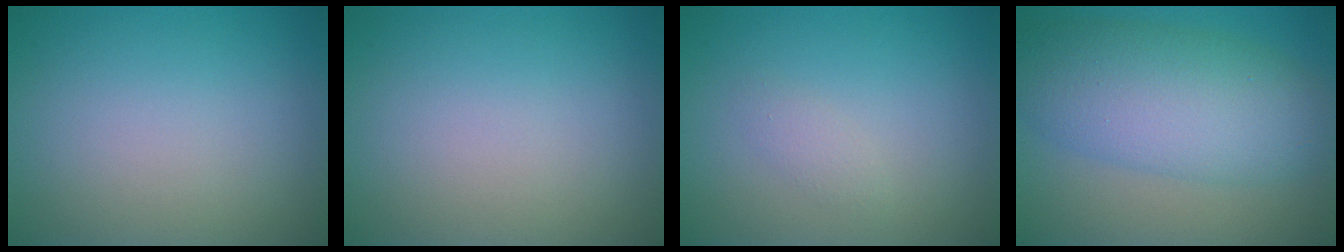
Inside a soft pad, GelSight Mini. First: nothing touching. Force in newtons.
{"total": 0.0}
{"total": 1.0, "press": 1.0, "slide": 0.1}
{"total": 8.4, "press": 8.4, "slide": 0.0}